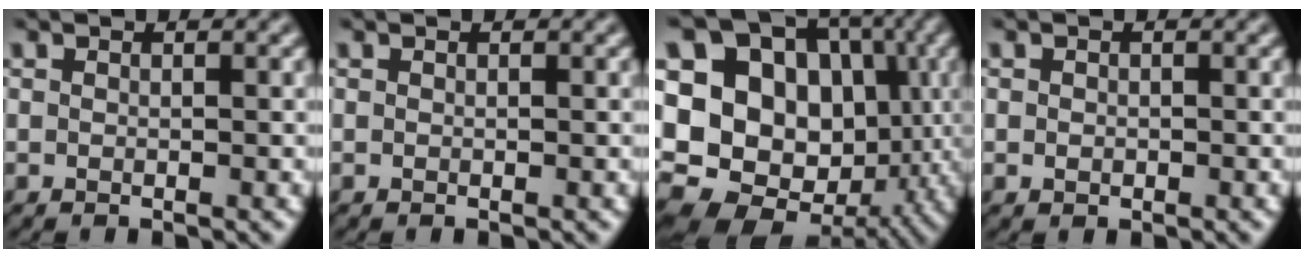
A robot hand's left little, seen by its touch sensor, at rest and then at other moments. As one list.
[{"total": 0.0}, {"total": 16.3, "force": [0.1, 13.4, 9.4], "torque": [-0.182, 0.004, -0.001]}, {"total": 0.6, "force": [-0.1, 0.5, 0.2], "torque": [-0.002, -0.001, -0.001]}]